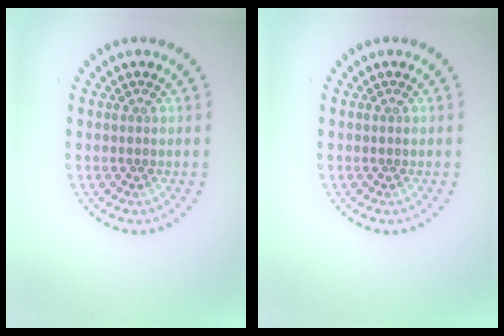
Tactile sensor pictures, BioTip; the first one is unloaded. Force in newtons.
{"total": 0.0}